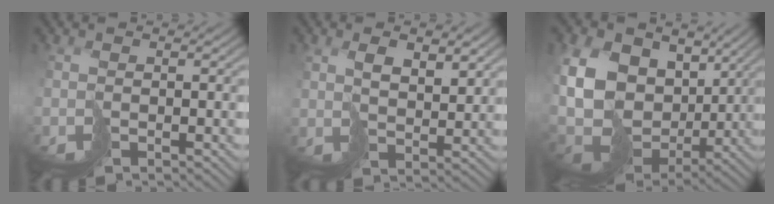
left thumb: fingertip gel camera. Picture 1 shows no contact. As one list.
[{"total": 4.9, "force": [2.9, 2.1, 3.3], "torque": [-0.059, -0.004, 0.059]}, {"total": 17.0, "force": [3.2, 13.1, 10.4], "torque": [-0.249, -0.010, 0.080]}]